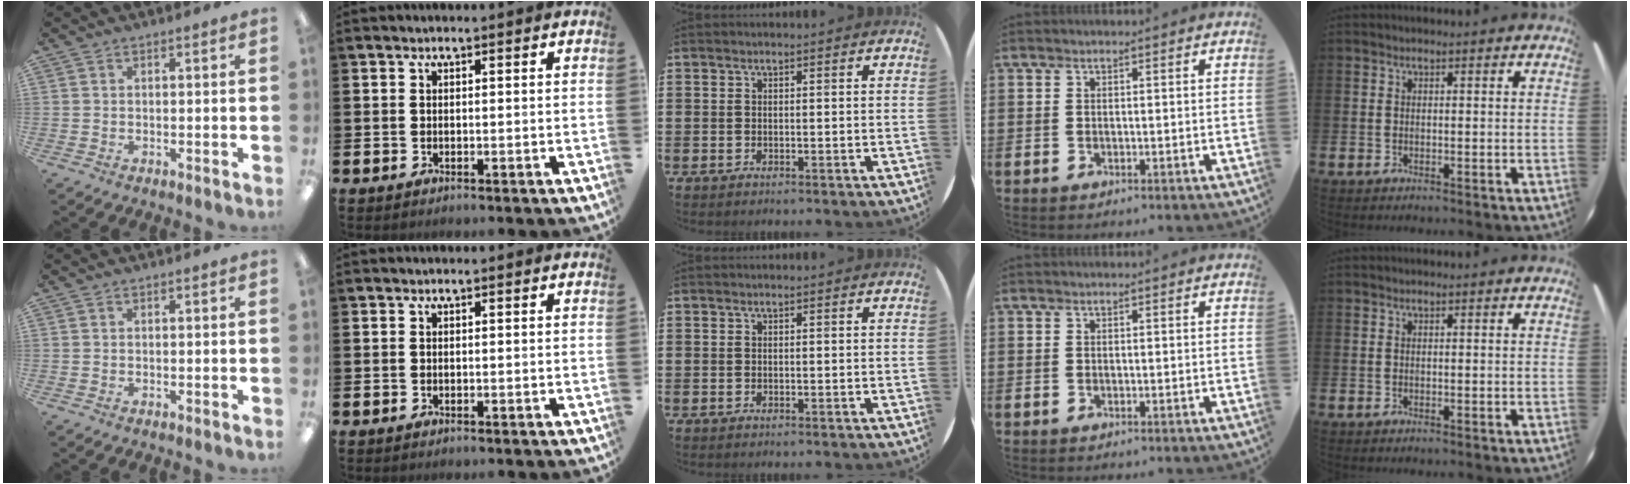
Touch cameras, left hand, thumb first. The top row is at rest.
{}